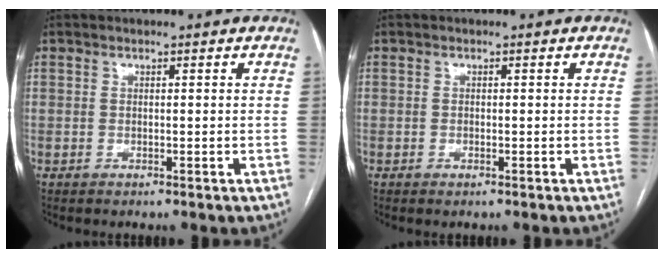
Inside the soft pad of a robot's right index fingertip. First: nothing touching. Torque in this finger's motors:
{"motor_torque": [0.20, -0.14, 0.05, 0.00]}